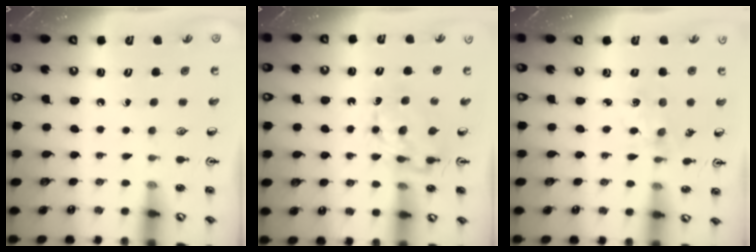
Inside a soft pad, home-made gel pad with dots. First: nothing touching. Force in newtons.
{"total": 6.8, "press": 6.8, "slide": 0.6}
{"total": 1.7, "press": 1.7, "slide": 0.3}